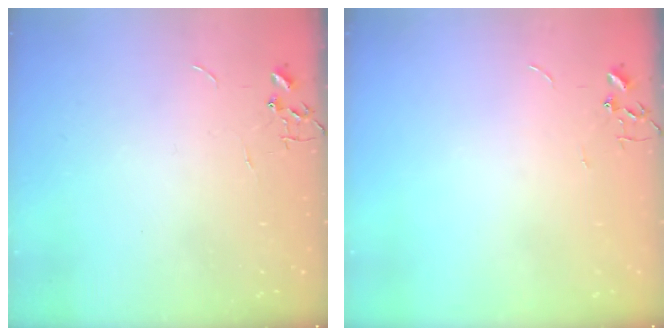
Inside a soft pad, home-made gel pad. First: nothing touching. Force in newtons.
{"total": 0.0}